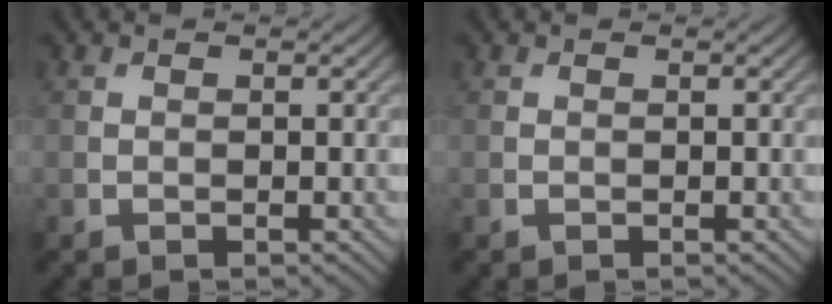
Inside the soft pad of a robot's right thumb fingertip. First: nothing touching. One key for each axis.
{"total": 0.0}